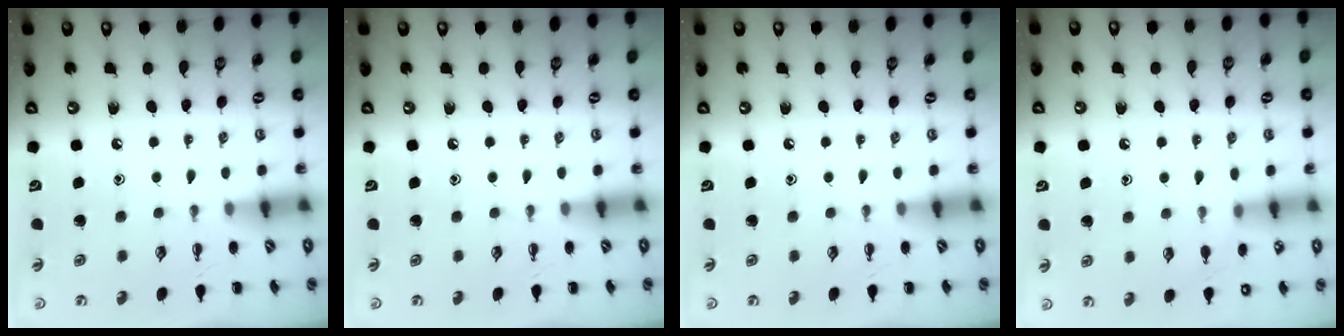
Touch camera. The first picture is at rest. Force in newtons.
{"total": 0.0}
{"total": 0.0}
{"total": 9.5, "press": 9.1, "slide": 2.6}